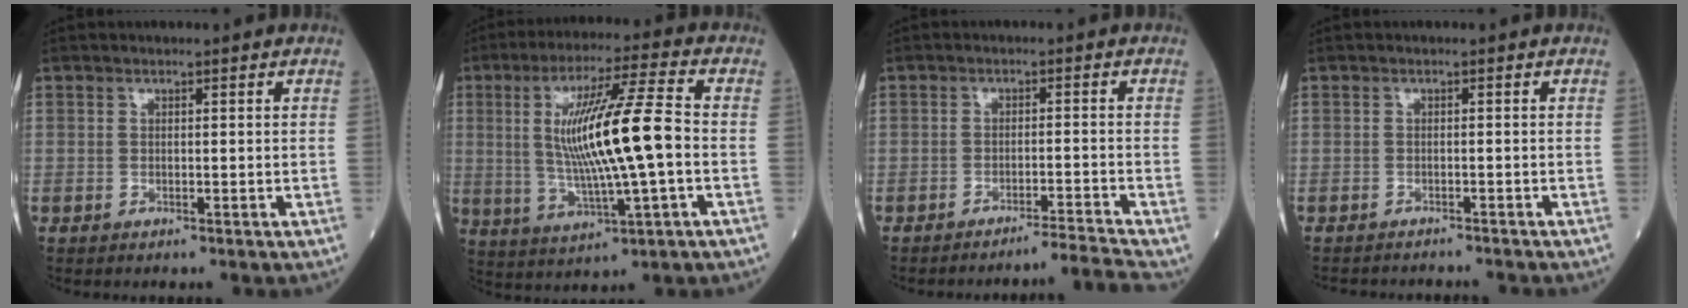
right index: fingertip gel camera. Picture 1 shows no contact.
{"total": 14.8, "force": [0.0, 0.6, 14.7], "torque": [-0.277, 0.003, 0.001]}
{"total": 4.7, "force": [-4.2, -2.2, 0.2], "torque": [-0.001, -0.001, -0.062]}
{"total": 6.4, "force": [-6.1, 1.1, 1.3], "torque": [-0.010, -0.003, -0.081]}